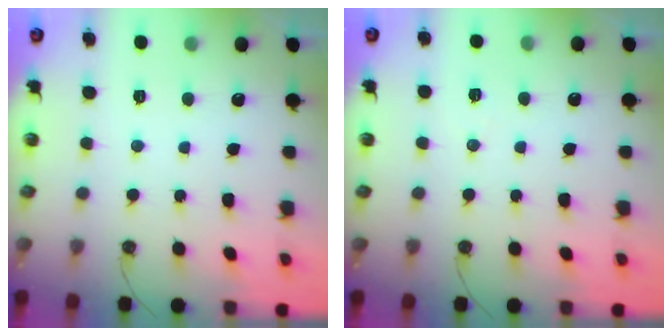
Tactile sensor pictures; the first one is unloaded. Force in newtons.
{"total": 3.8, "press": 3.0, "slide": 2.3}